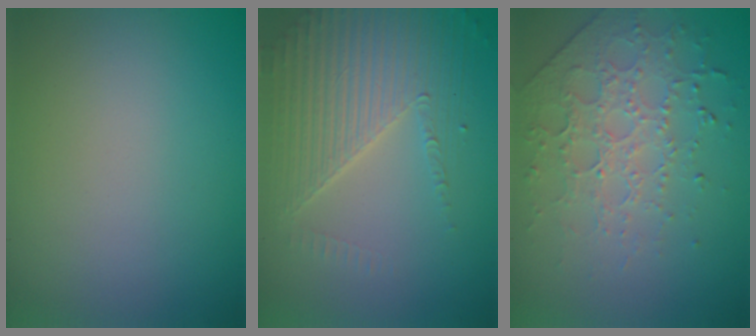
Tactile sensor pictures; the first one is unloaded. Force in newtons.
{"total": 5.1, "press": 4.2, "slide": 2.9}
{"total": 3.8, "press": 3.3, "slide": 1.8}